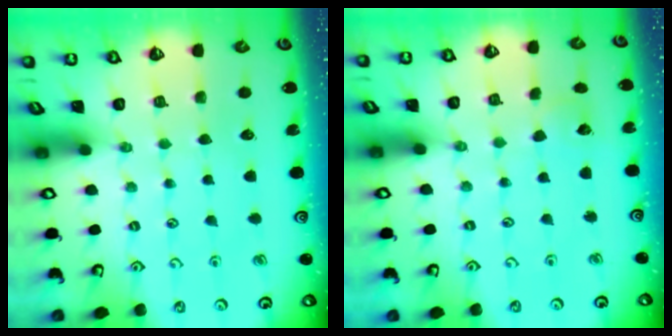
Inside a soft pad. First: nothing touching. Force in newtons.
{"total": 5.2, "press": 5.2, "slide": 0.5}